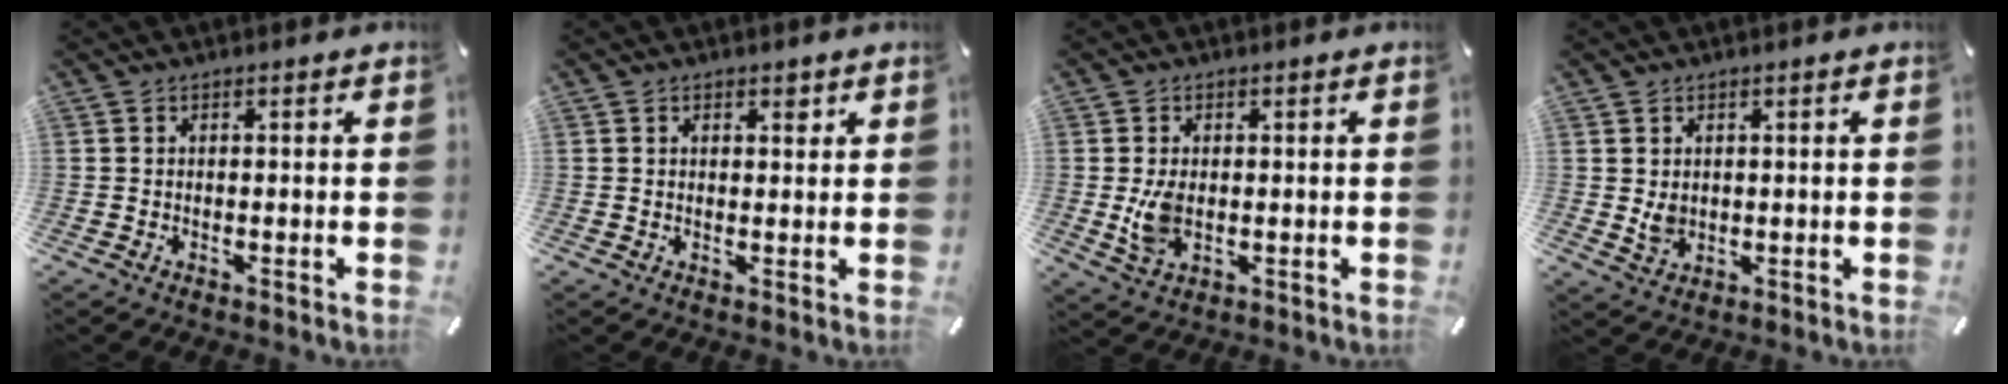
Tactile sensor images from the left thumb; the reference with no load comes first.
{"total": 1.8, "force": [0.9, 1.2, 0.9], "torque": [-0.013, 0.001, 0.012]}
{"total": 5.7, "force": [-0.1, 3.7, 4.4], "torque": [-0.084, -0.006, -0.005]}
{"total": 3.4, "force": [0.8, 2.9, 1.7], "torque": [-0.023, -0.006, 0.011]}